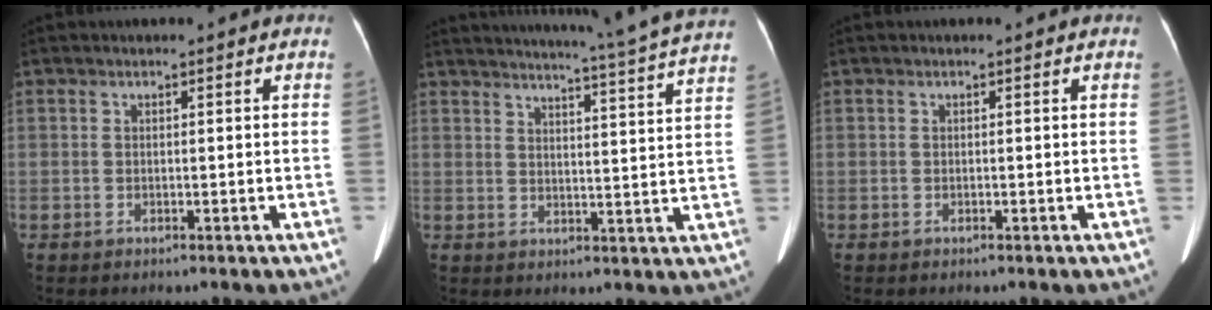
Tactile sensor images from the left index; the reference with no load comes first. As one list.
[{"total": 20.2, "force": [18.5, -2.2, 7.8], "torque": [-0.131, -0.062, 0.223]}, {"total": 0.0}]